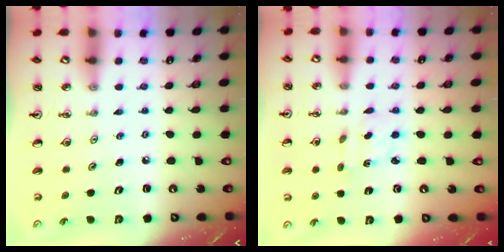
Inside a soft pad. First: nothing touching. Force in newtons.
{"total": 2.4, "press": 2.4, "slide": 0.6}